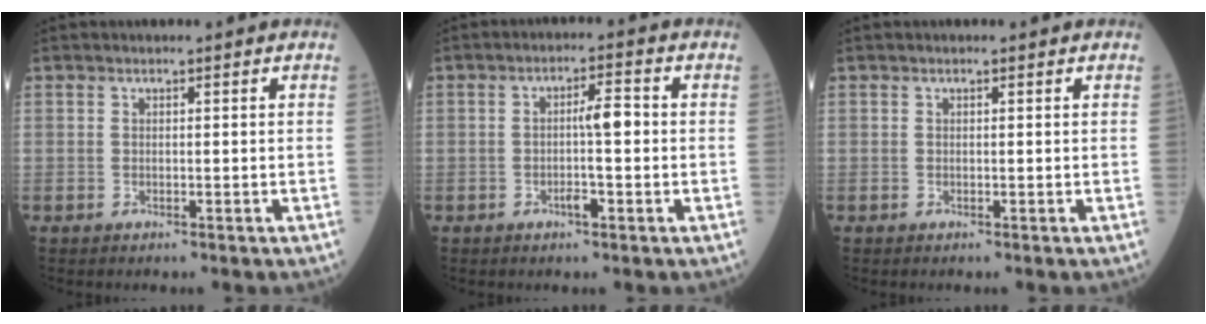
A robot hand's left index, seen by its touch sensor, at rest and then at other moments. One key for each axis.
{"total": 4.5, "fx": -0.6, "fy": 0.8, "fz": 4.4, "tx": -0.075, "ty": 0.008, "tz": -0.009}
{"total": 0.0}